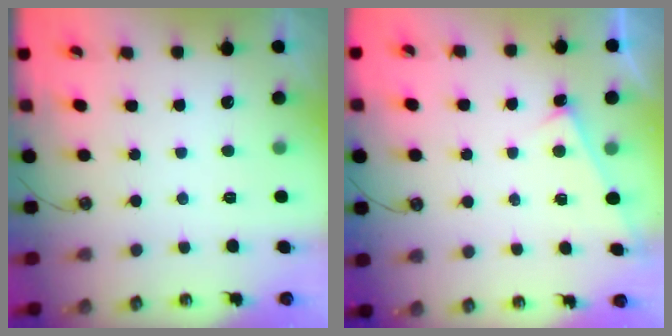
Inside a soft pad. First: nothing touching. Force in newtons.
{"total": 7.0, "press": 7.0, "slide": 0.2}